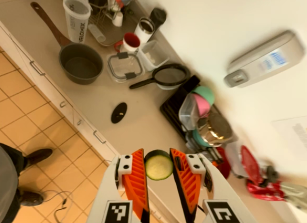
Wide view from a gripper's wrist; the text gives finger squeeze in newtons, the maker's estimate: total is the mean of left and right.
{"total": 7.6, "left": 7.4, "right": 7.9}